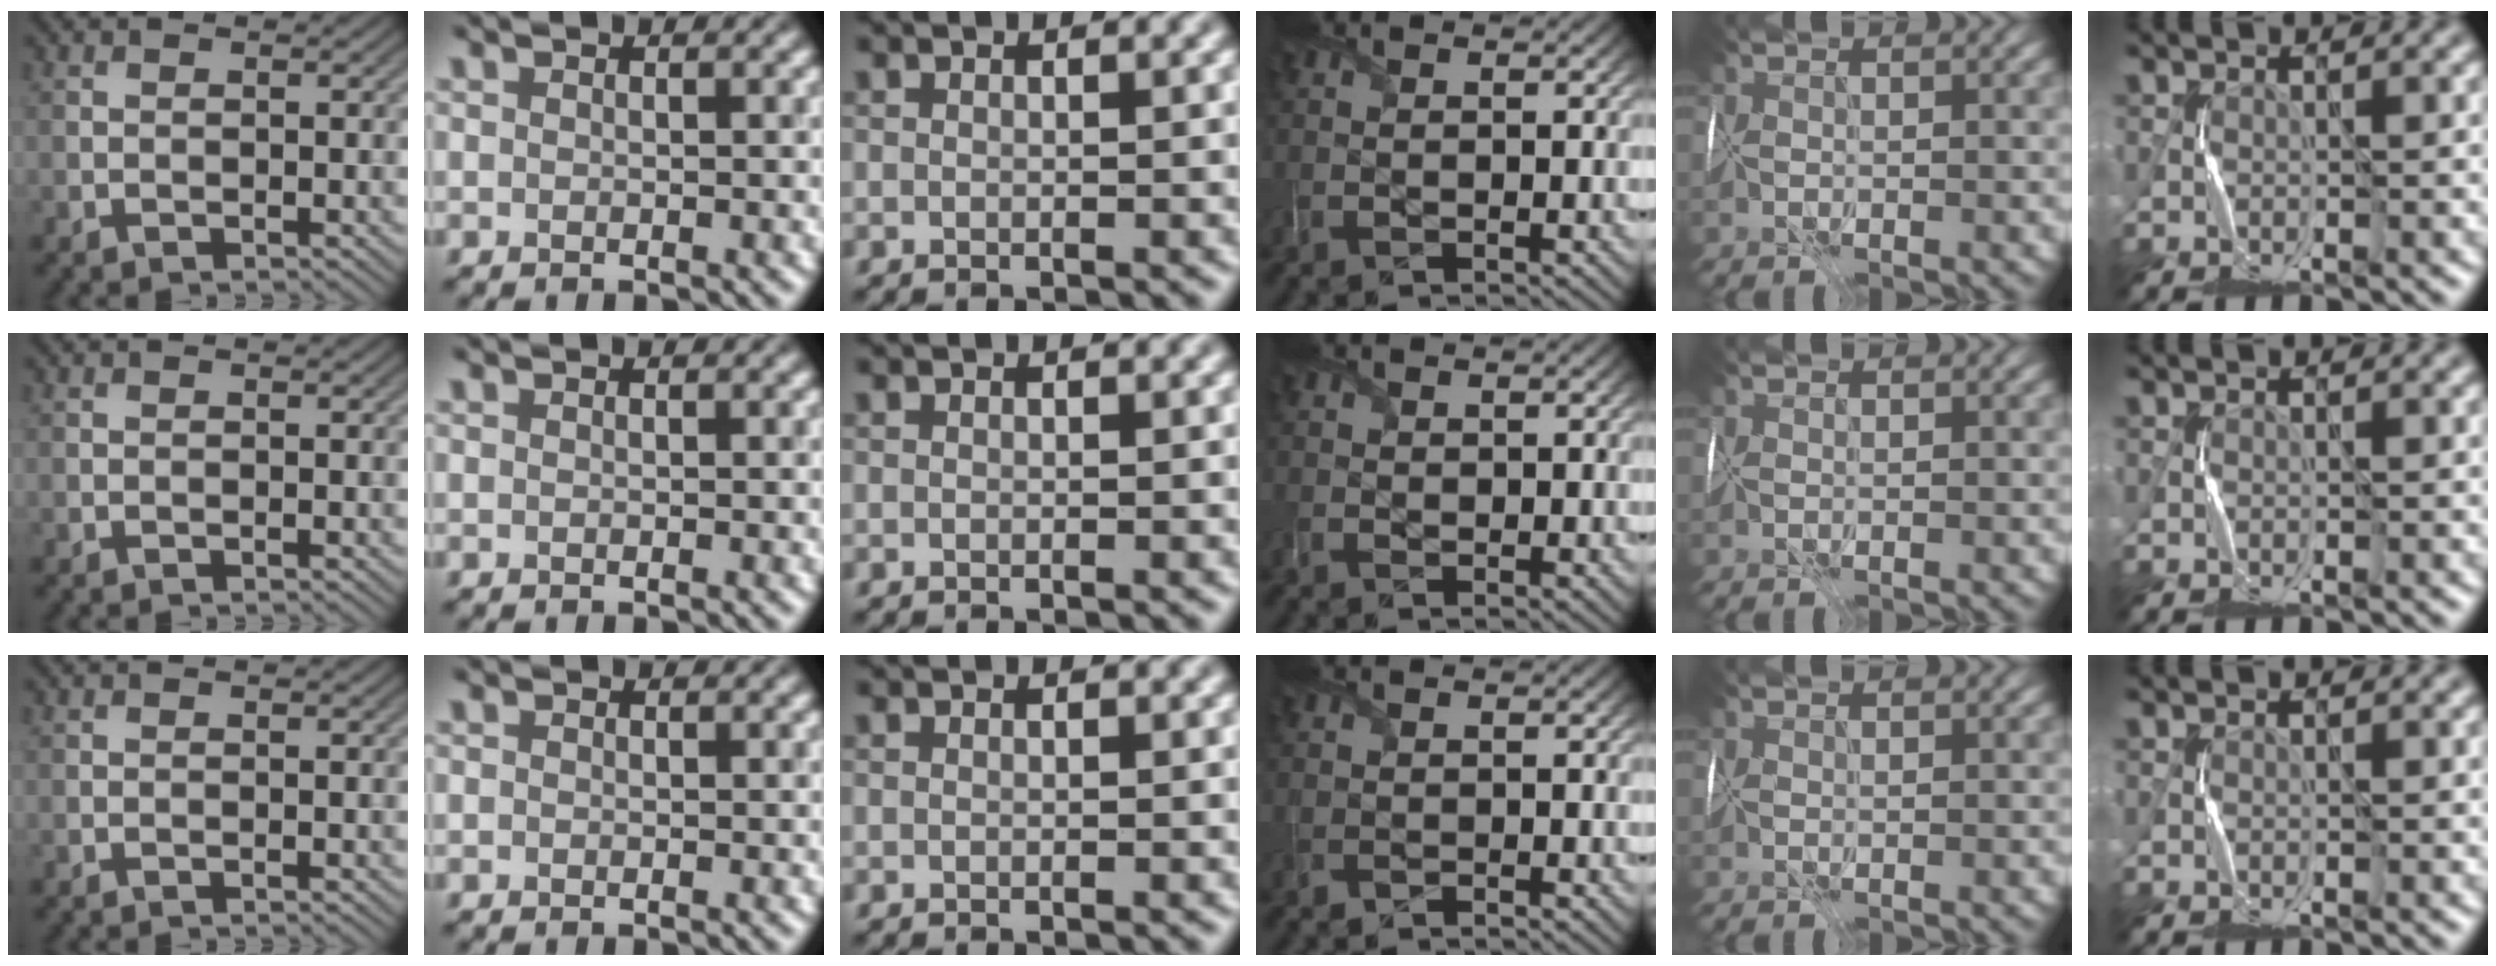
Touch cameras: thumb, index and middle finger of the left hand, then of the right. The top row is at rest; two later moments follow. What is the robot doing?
{"motion": "wrap", "object": "cellophane"}